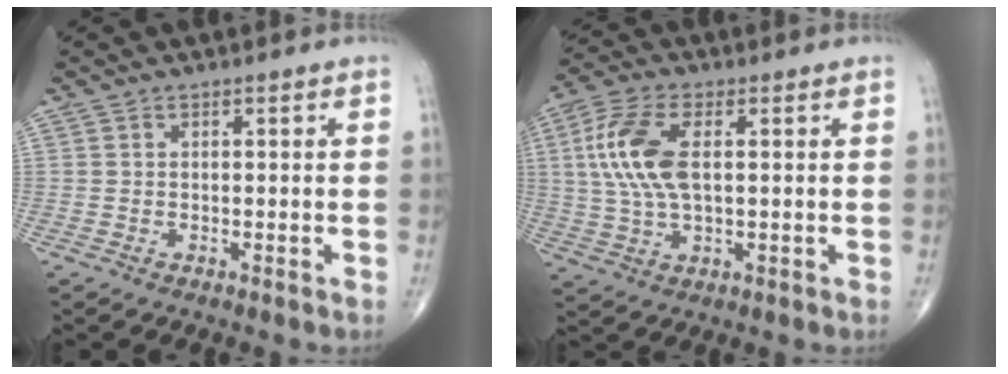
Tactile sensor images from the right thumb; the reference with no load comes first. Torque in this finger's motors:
{"motor_torque": [-0.18, 0.42, 0.89, 0.13, 0.15]}